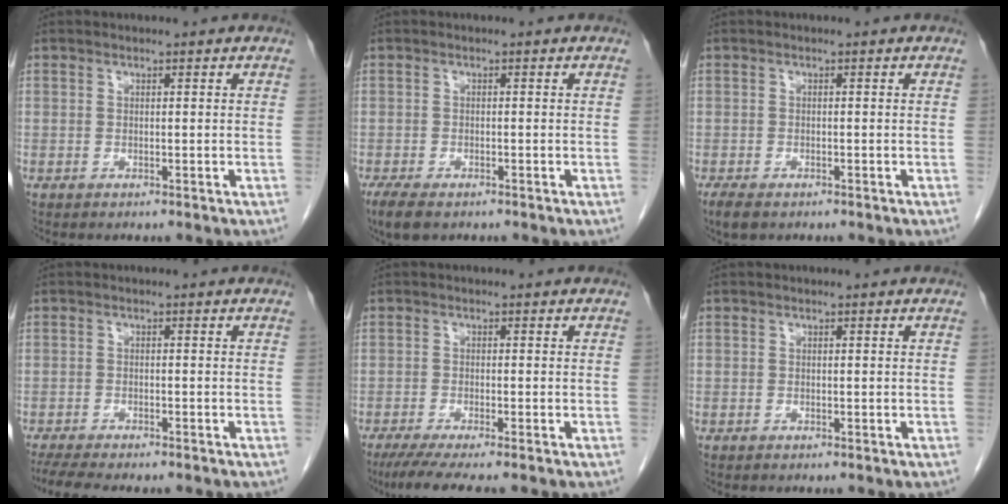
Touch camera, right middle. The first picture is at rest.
{"total": 4.5, "force": [-3.2, 1.7, 2.6], "torque": [-0.052, -0.012, -0.050]}
{"total": 2.9, "force": [-2.1, 1.2, 1.6], "torque": [-0.032, -0.006, -0.031]}
{"total": 8.3, "force": [-7.1, 1.5, 4.1], "torque": [-0.065, -0.007, -0.106]}
{"total": 7.0, "force": [-5.7, 0.1, 4.0], "torque": [-0.058, -0.017, -0.092]}
{"total": 0.0}